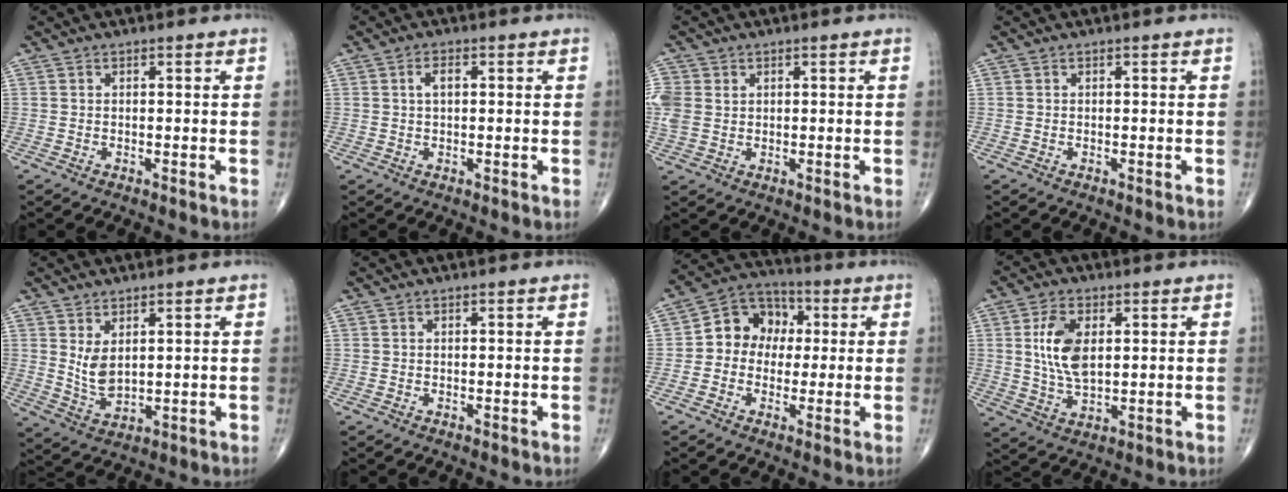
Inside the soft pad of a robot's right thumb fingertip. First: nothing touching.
{"total": 2.4, "force": [0.5, 1.2, 2.0], "torque": [-0.038, 0.005, 0.008]}
{"total": 6.0, "force": [1.2, 4.9, 3.3], "torque": [-0.091, 0.006, 0.027]}
{"total": 0.0}
{"total": 5.3, "force": [1.8, 2.8, 4.2], "torque": [-0.072, -0.021, 0.046]}
{"total": 0.0}
{"total": 10.1, "force": [0.7, 8.6, 5.3], "torque": [-0.049, 0.028, -0.004]}
{"total": 9.1, "force": [1.8, 4.9, 7.4], "torque": [-0.141, -0.008, 0.039]}